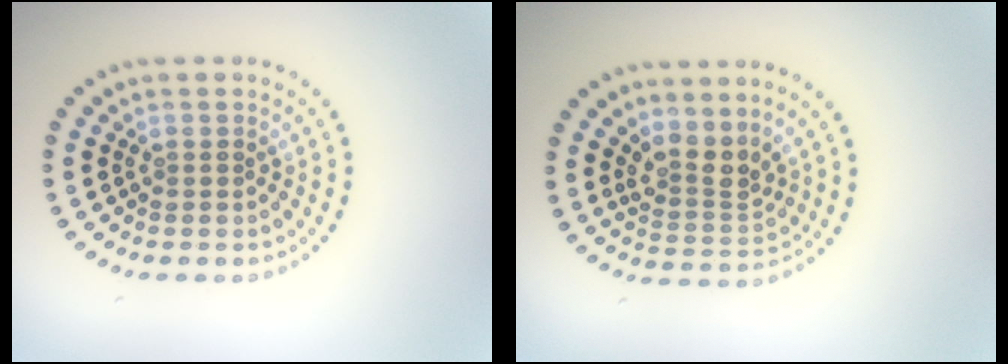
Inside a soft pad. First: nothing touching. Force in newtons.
{"total": 2.9, "press": 2.1, "slide": 2.0}